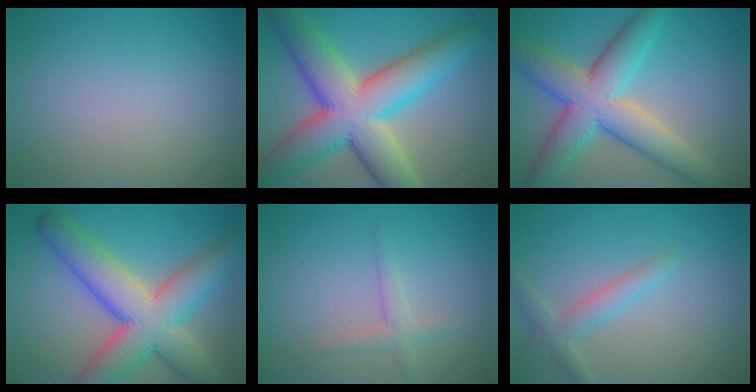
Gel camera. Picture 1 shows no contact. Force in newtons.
{"total": 12.1, "press": 12.1, "slide": 0.6}
{"total": 8.7, "press": 8.7, "slide": 0.4}
{"total": 10.2, "press": 10.2, "slide": 0.5}
{"total": 1.6, "press": 1.6, "slide": 0.0}
{"total": 2.5, "press": 2.5, "slide": 0.1}